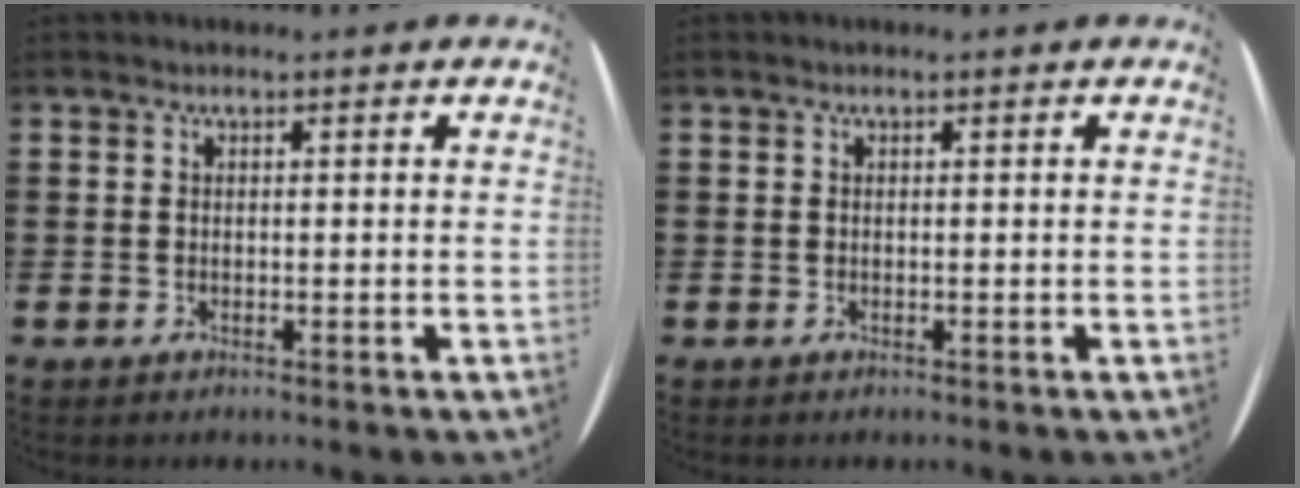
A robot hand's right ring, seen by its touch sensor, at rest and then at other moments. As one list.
[{"total": 0.0}]